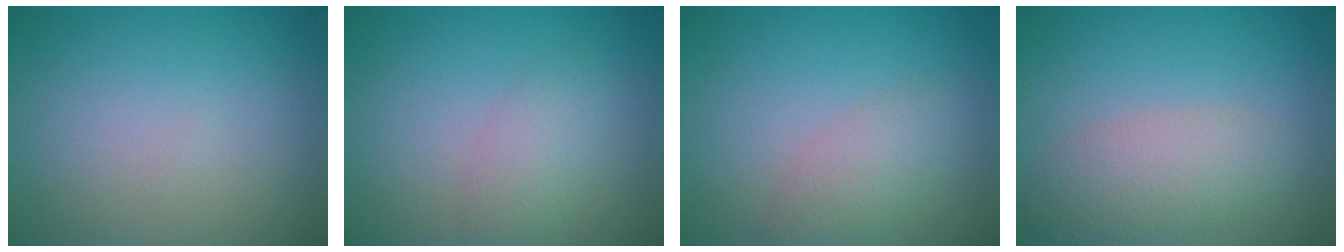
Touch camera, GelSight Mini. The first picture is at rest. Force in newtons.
{"total": 2.3, "press": 2.3, "slide": 0.1}
{"total": 2.7, "press": 2.7, "slide": 0.1}
{"total": 4.1, "press": 4.1, "slide": 0.2}